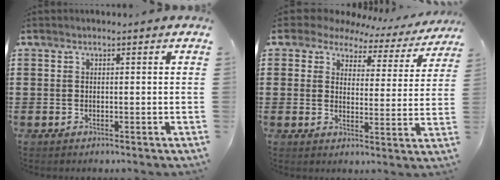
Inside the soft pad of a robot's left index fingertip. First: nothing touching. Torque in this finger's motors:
{"motor_torque": [2.14, 0.00, 0.44, -0.02]}